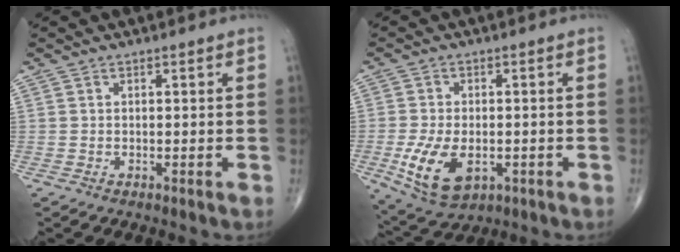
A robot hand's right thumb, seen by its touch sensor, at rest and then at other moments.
{"total": 10.9, "force": [-3.0, 6.3, 8.3], "torque": [-0.152, -0.004, -0.038]}